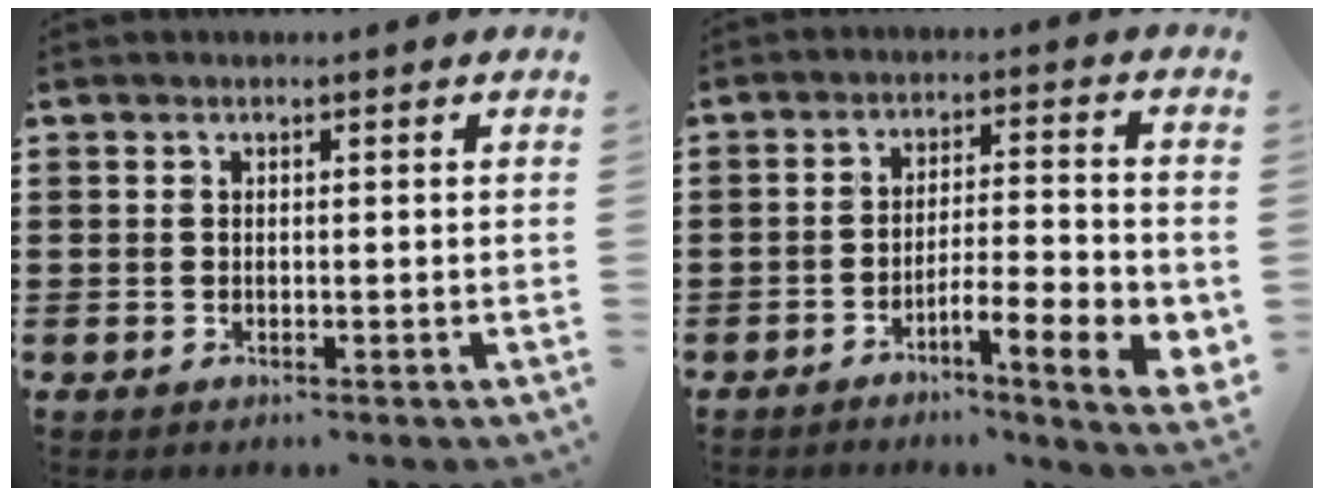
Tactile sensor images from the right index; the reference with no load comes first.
{"total": 6.7, "force": [-3.8, 1.1, 5.5], "torque": [-0.088, -0.003, -0.064]}